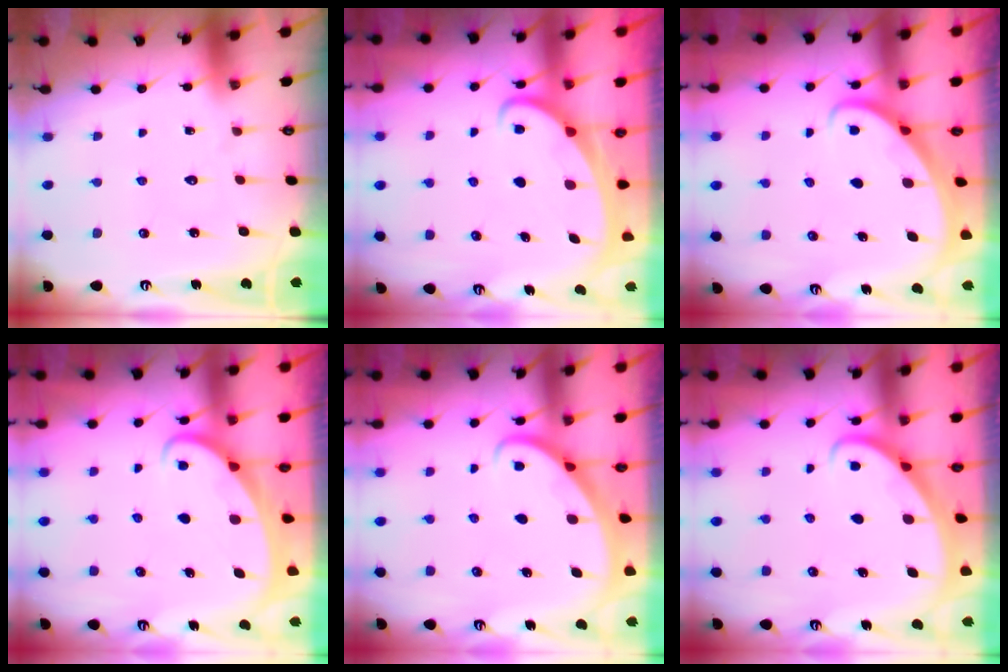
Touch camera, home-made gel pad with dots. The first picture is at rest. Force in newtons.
{"total": 1.9, "press": 1.9, "slide": 0.3}
{"total": 2.7, "press": 2.6, "slide": 0.2}
{"total": 2.1, "press": 2.1, "slide": 0.0}
{"total": 2.9, "press": 2.9, "slide": 0.2}
{"total": 2.9, "press": 2.9, "slide": 0.2}